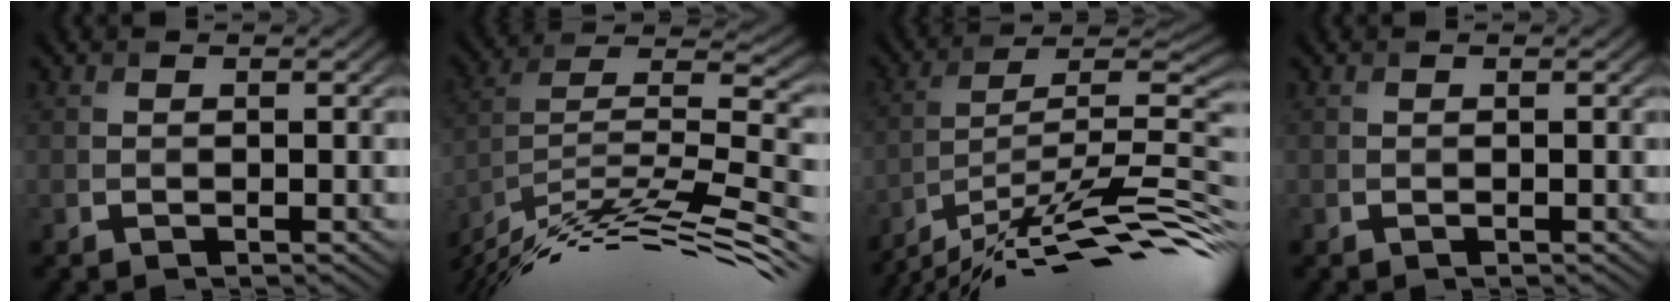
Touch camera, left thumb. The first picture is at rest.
{"total": 15.0, "force": [-10.2, 3.2, 10.5], "torque": [-0.208, 0.026, -0.183]}
{"total": 14.9, "force": [-10.4, 2.7, 10.3], "torque": [-0.177, 0.014, -0.178]}
{"total": 0.0}